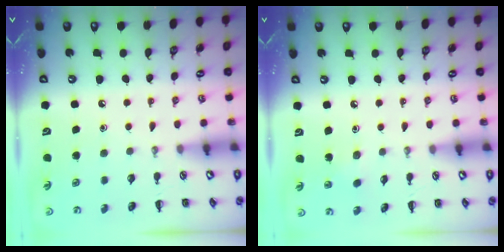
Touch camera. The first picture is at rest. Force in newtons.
{"total": 2.3, "press": 2.2, "slide": 0.8}